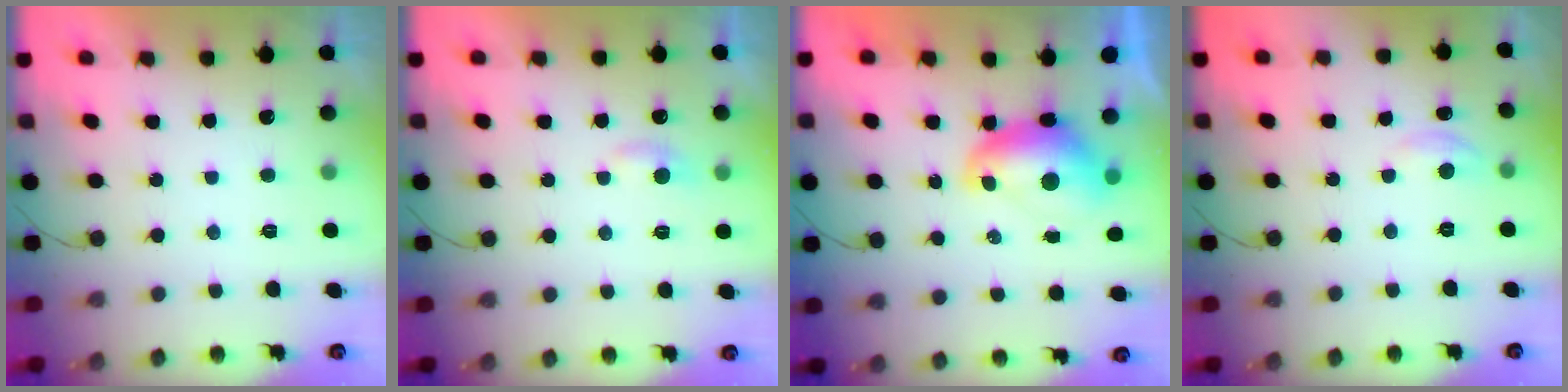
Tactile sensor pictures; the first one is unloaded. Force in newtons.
{"total": 4.0, "press": 4.0, "slide": 0.4}
{"total": 9.2, "press": 9.1, "slide": 1.0}
{"total": 2.7, "press": 2.7, "slide": 0.3}